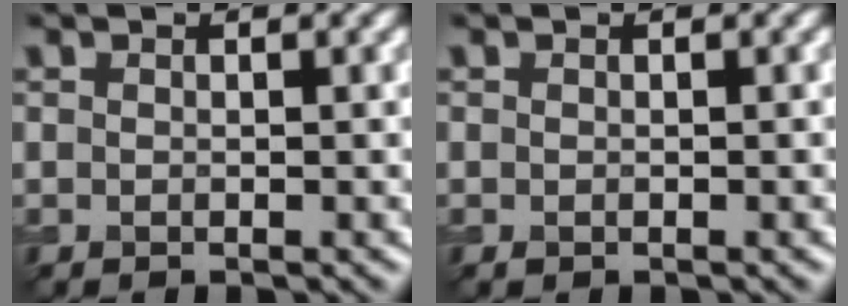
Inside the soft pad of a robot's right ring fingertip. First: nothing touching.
{"total": 0.0}